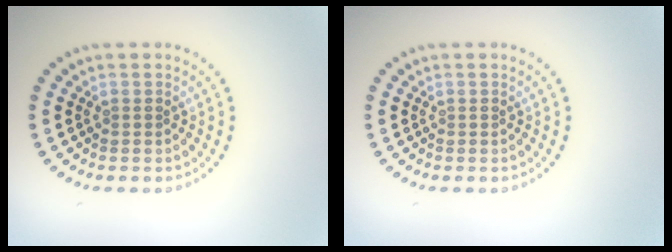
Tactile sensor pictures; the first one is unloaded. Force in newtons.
{"total": 0.0}